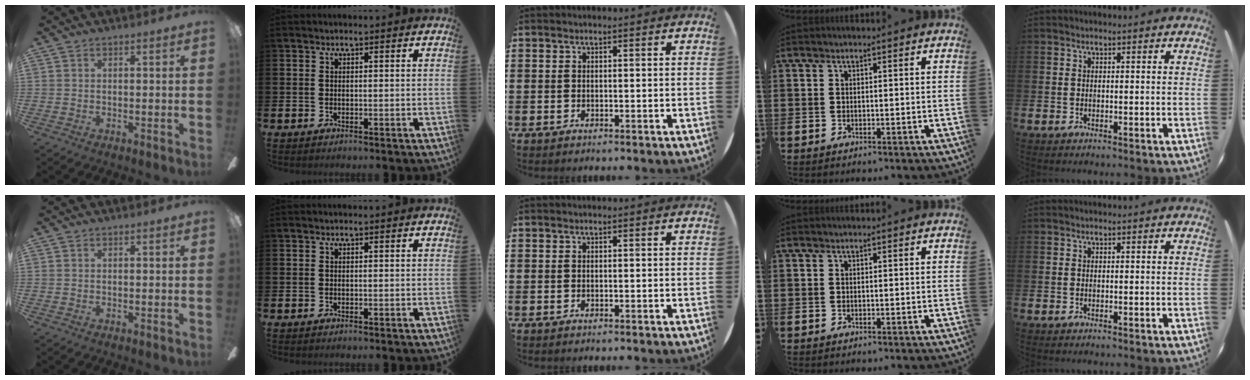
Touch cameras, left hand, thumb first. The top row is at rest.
{}